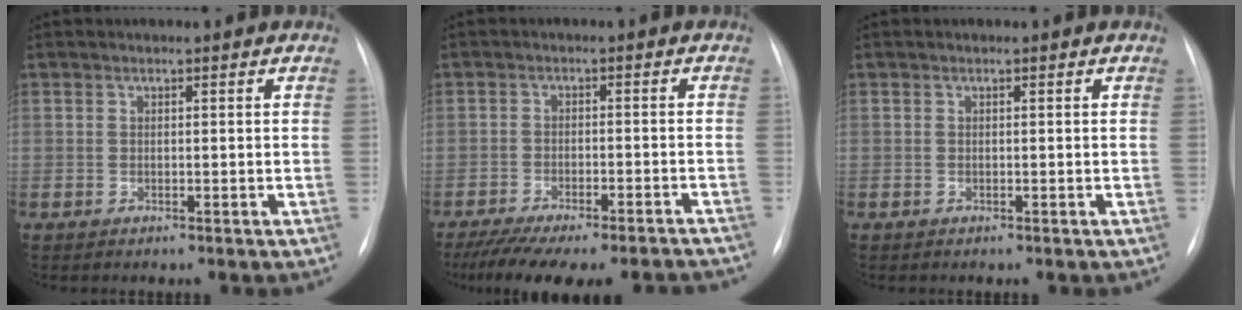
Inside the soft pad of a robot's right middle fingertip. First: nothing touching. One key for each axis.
{"total": 18.8, "fx": -16.3, "fy": 4.2, "fz": 8.2, "tx": -0.134, "ty": -0.016, "tz": -0.216}
{"total": 0.0}